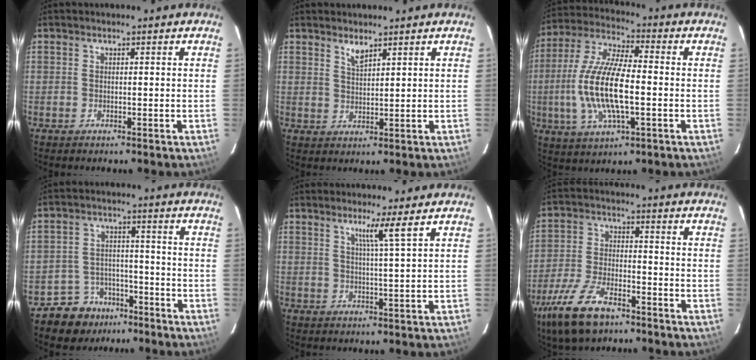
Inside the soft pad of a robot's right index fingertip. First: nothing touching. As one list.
[{"total": 2.6, "force": [2.1, 0.6, 1.4], "torque": [-0.025, -0.001, 0.038]}, {"total": 16.1, "force": [-2.3, 5.4, 15.0], "torque": [-0.308, -0.001, -0.044]}, {"total": 8.0, "force": [-5.8, 5.6, 0.5], "torque": [-0.024, 0.029, -0.083]}, {"total": 4.1, "force": [2.4, -1.2, 3.1], "torque": [-0.046, -0.010, 0.038]}, {"total": 13.3, "force": [-9.1, 5.5, 8.0], "torque": [-0.185, -0.019, -0.169]}]